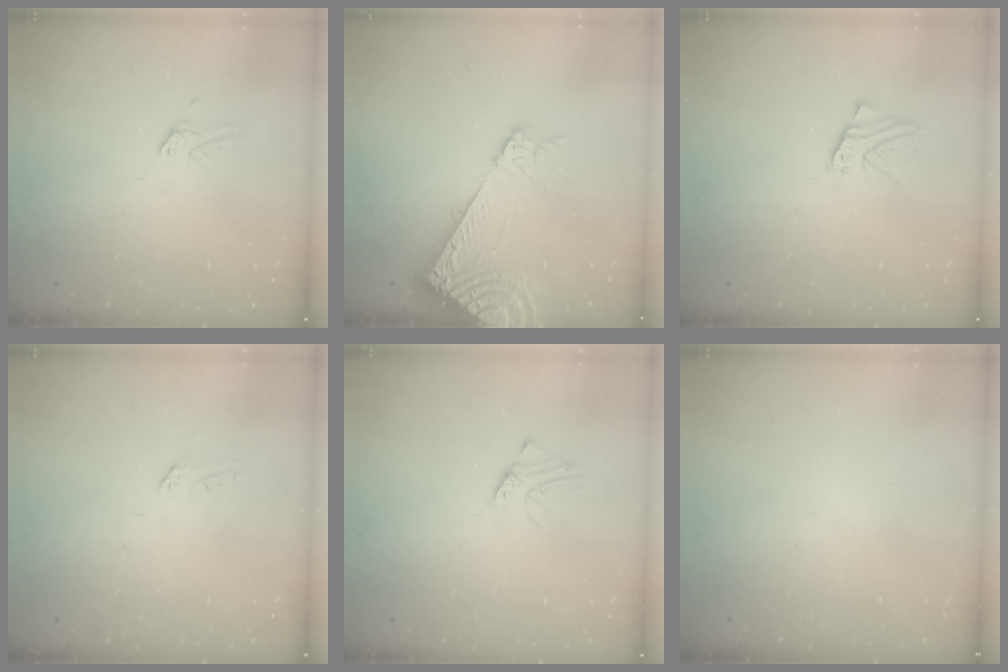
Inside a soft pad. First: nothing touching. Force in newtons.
{"total": 10.5, "press": 10.4, "slide": 1.5}
{"total": 2.7, "press": 2.7, "slide": 0.2}
{"total": 1.9, "press": 1.9, "slide": 0.1}
{"total": 1.4, "press": 1.4, "slide": 0.0}
{"total": 0.0}